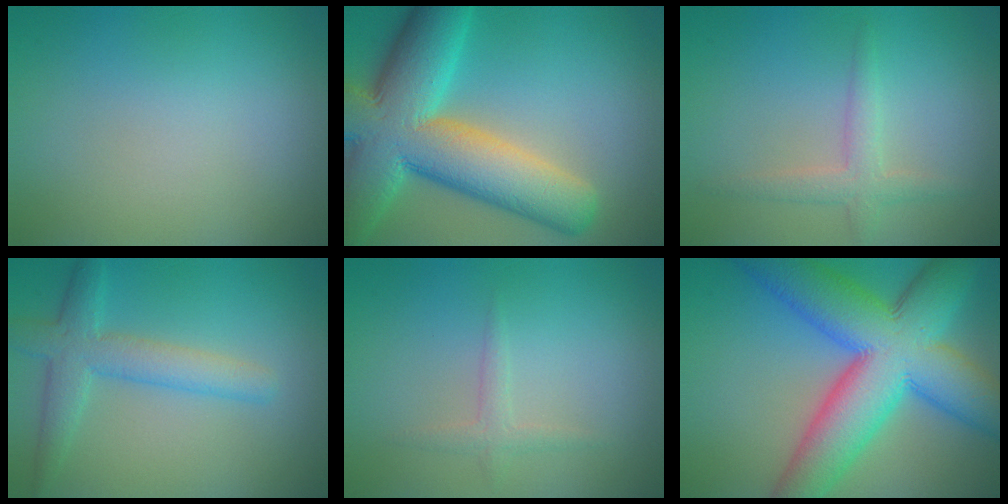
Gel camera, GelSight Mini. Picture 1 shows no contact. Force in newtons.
{"total": 13.7, "press": 13.7, "slide": 0.6}
{"total": 2.3, "press": 2.3, "slide": 0.1}
{"total": 4.3, "press": 4.3, "slide": 0.2}
{"total": 1.3, "press": 1.3, "slide": 0.0}
{"total": 13.8, "press": 13.8, "slide": 0.3}